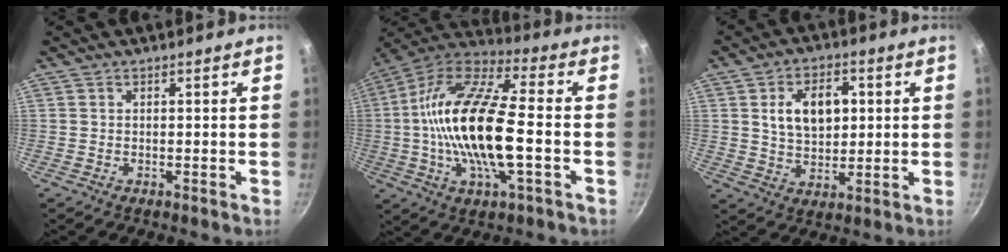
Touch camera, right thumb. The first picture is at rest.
{"total": 22.4, "force": [-2.1, 8.0, 20.8], "torque": [-0.398, 0.029, -0.059]}
{"total": 10.7, "force": [2.2, 7.1, 7.7], "torque": [-0.102, -0.002, 0.038]}